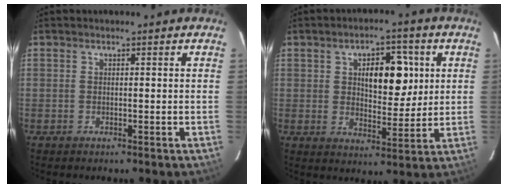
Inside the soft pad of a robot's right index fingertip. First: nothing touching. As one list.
[{"total": 9.3, "force": [2.6, 4.2, 7.9], "torque": [-0.113, 0.012, 0.044]}]